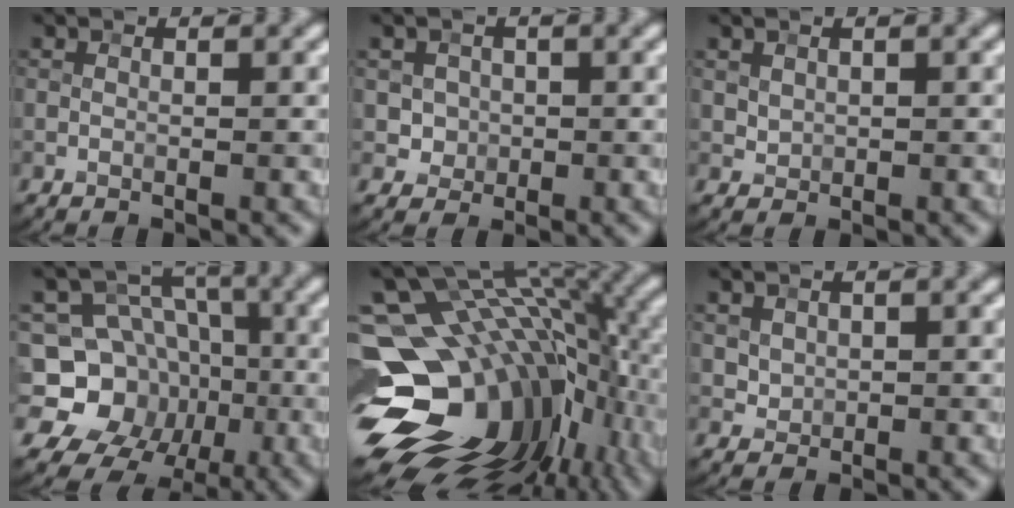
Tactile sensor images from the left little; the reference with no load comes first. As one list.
[{"total": 2.3, "force": [0.4, 2.2, 0.7], "torque": [-0.003, -0.004, 0.016]}, {"total": 0.9, "force": [0.4, 0.7, 0.3], "torque": [-0.006, -0.004, 0.013]}, {"total": 11.6, "force": [-3.7, 10.2, 4.0], "torque": [-0.068, 0.003, -0.092]}, {"total": 18.2, "force": [-2.5, 12.8, 12.7], "torque": [-0.220, -0.015, -0.017]}, {"total": 1.3, "force": [0.5, 1.1, 0.5], "torque": [-0.009, -0.005, 0.015]}]